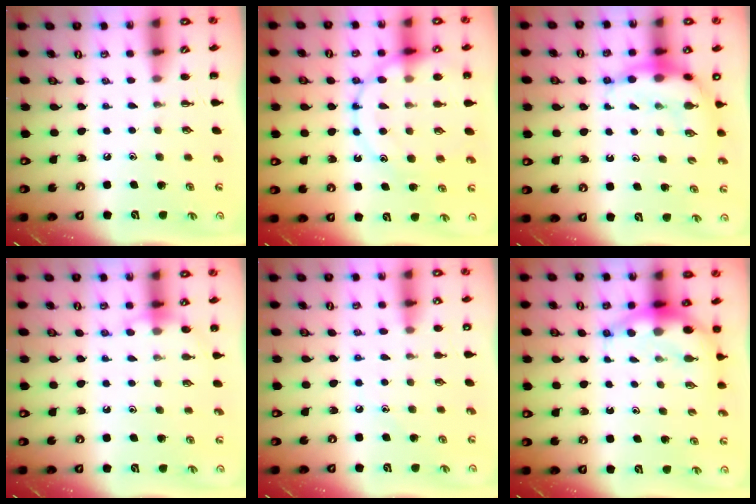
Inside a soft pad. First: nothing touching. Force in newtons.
{"total": 18.1, "press": 17.9, "slide": 2.5}
{"total": 8.7, "press": 8.6, "slide": 1.2}
{"total": 7.6, "press": 7.3, "slide": 2.1}
{"total": 9.6, "press": 9.3, "slide": 2.5}
{"total": 6.5, "press": 6.3, "slide": 1.5}